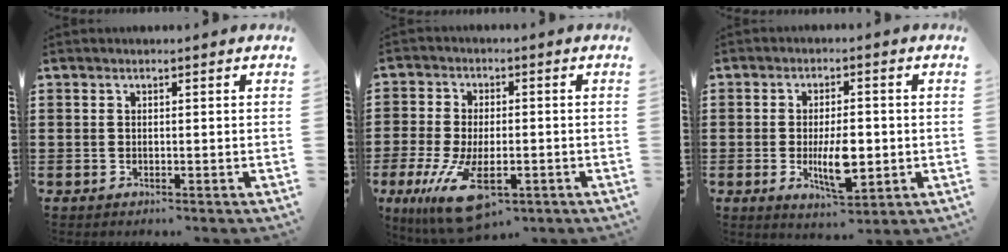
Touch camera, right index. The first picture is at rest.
{"total": 10.7, "force": [-4.9, 4.6, 8.3], "torque": [-0.189, -0.007, -0.090]}
{"total": 7.6, "force": [-1.2, 2.8, 6.9], "torque": [-0.130, -0.007, -0.025]}